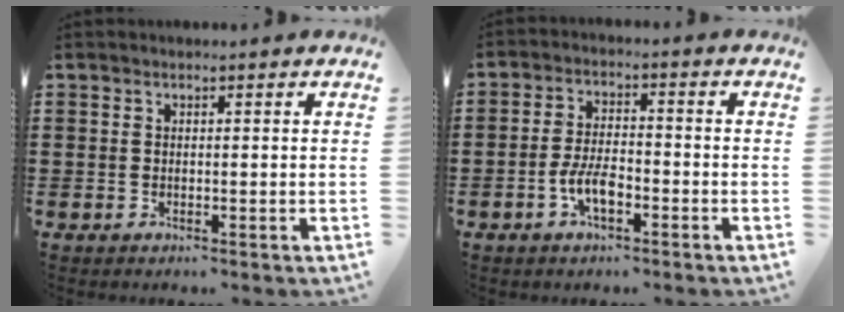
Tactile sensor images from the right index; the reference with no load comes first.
{"total": 5.0, "force": [-2.2, 2.2, 4.0], "torque": [-0.095, 0.001, -0.047]}